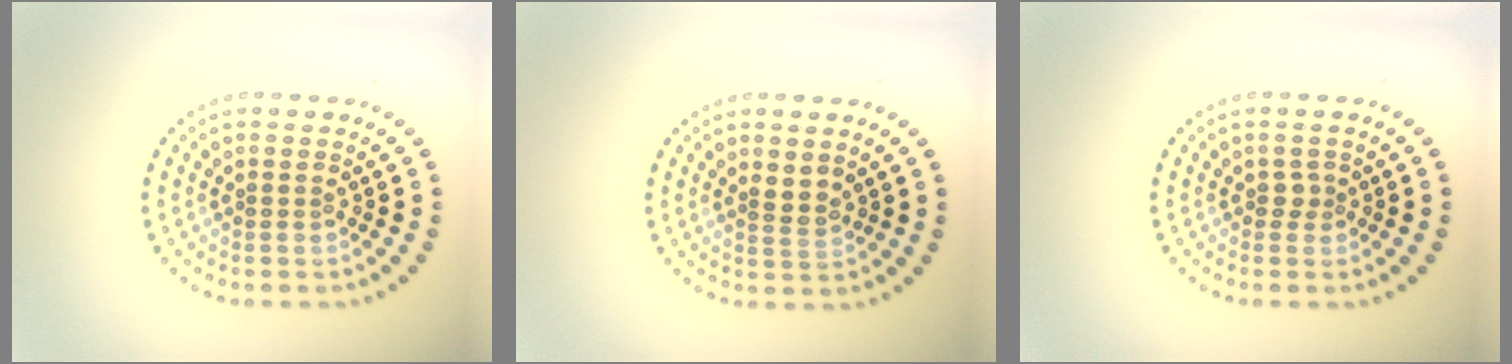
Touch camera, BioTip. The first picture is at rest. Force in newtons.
{"total": 1.7, "press": 1.3, "slide": 1.1}
{"total": 0.9, "press": 0.6, "slide": 0.7}